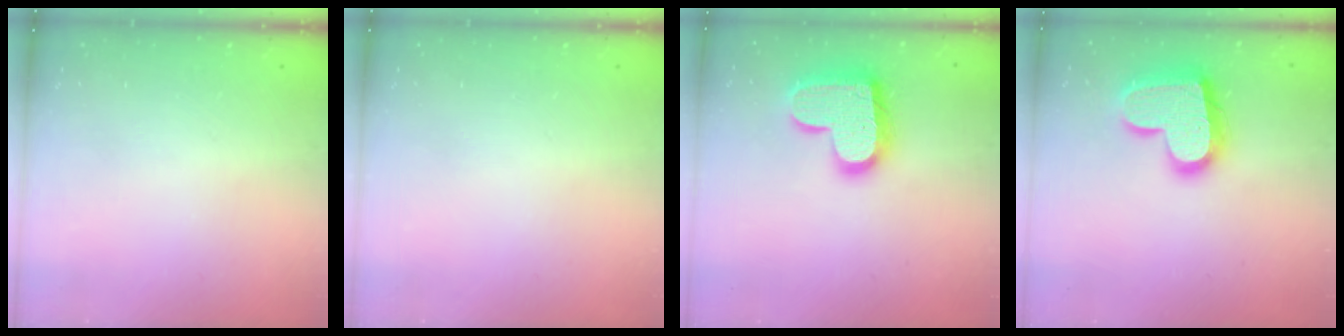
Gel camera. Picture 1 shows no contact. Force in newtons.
{"total": 0.0}
{"total": 19.0, "press": 19.0, "slide": 1.1}
{"total": 20.3, "press": 20.3, "slide": 1.4}